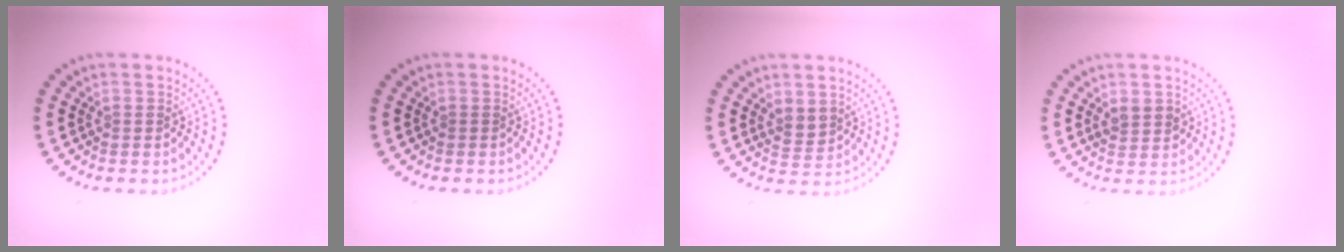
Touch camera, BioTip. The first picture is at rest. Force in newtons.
{"total": 0.0}
{"total": 1.6, "press": 1.4, "slide": 0.8}
{"total": 1.7, "press": 1.6, "slide": 0.3}